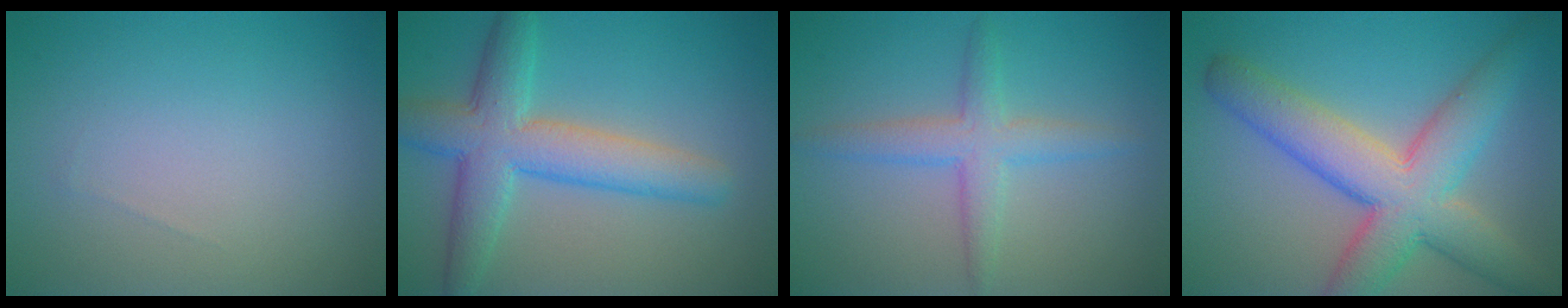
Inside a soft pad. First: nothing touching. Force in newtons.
{"total": 5.5, "press": 5.5, "slide": 0.4}
{"total": 3.2, "press": 3.2, "slide": 0.0}
{"total": 8.9, "press": 8.9, "slide": 0.5}